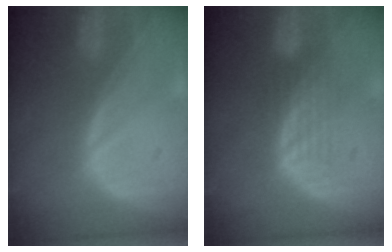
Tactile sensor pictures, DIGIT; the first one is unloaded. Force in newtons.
{"total": 4.3, "press": 3.6, "slide": 2.3}